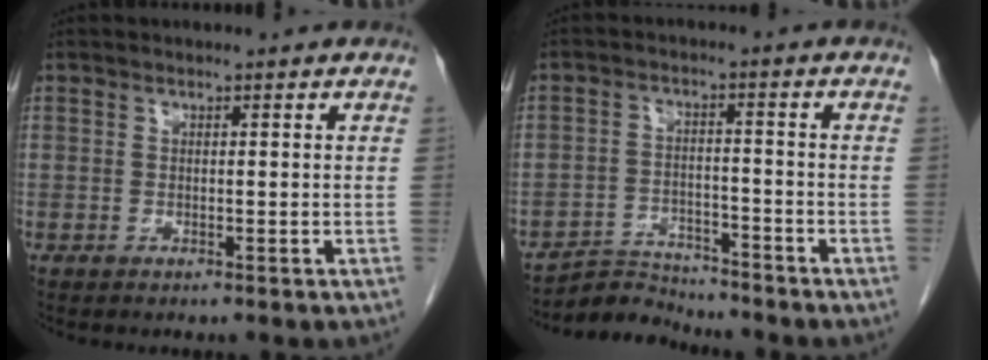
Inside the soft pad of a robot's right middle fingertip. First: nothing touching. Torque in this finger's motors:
{"motor_torque": [-0.26, -0.25, -0.03, -0.04]}